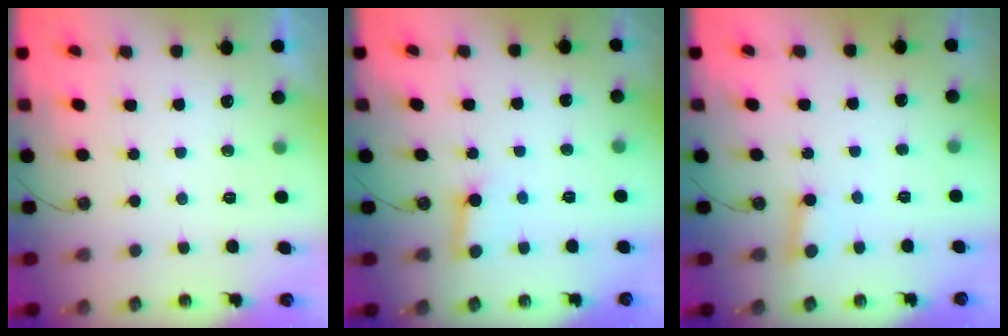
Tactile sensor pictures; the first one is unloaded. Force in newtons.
{"total": 4.0, "press": 3.9, "slide": 0.4}
{"total": 2.4, "press": 2.3, "slide": 0.6}